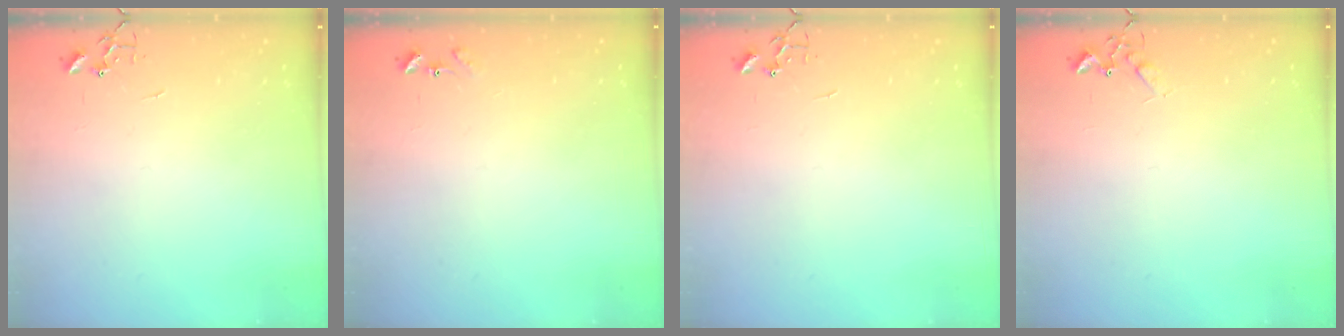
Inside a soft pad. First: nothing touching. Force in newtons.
{"total": 6.9, "press": 6.8, "slide": 0.6}
{"total": 0.0}
{"total": 6.1, "press": 6.0, "slide": 0.8}